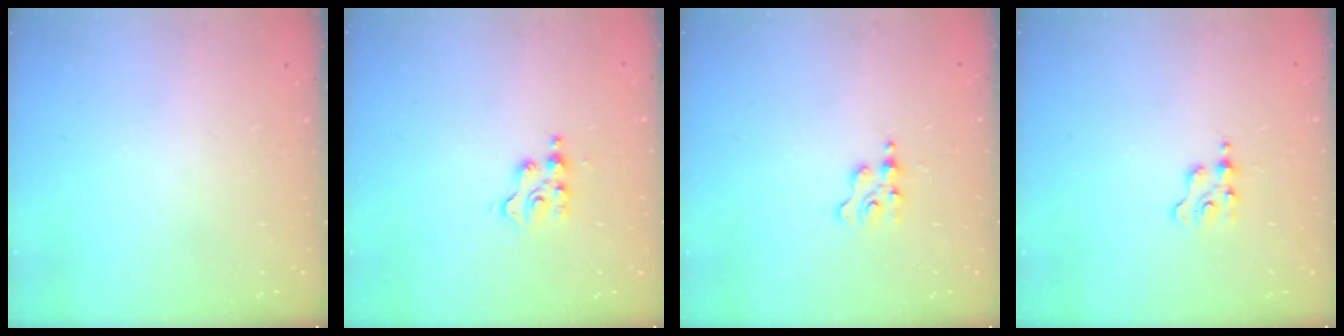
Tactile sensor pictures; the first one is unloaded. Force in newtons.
{"total": 4.3, "press": 4.2, "slide": 0.5}
{"total": 2.5, "press": 2.5, "slide": 0.3}
{"total": 1.8, "press": 1.8, "slide": 0.3}